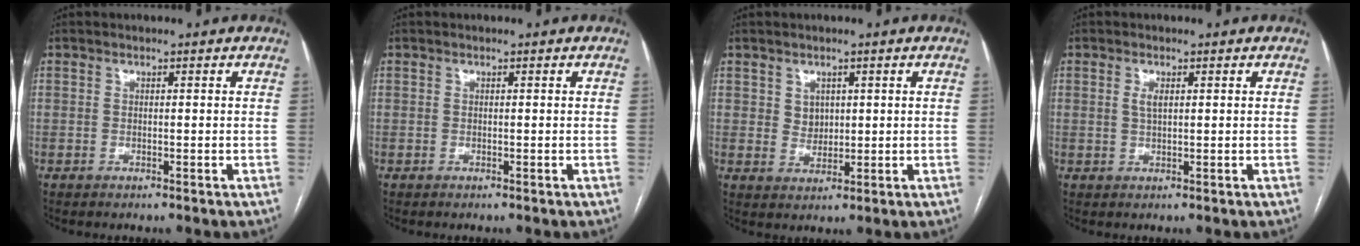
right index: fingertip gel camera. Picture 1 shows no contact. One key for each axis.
{"total": 0.0}
{"total": 2.7, "fx": 1.0, "fy": 2.3, "fz": 1.2, "tx": -0.019, "ty": -0.001, "tz": 0.024}
{"total": 1.8, "fx": 0.6, "fy": 0.7, "fz": 1.6, "tx": -0.034, "ty": 0.000, "tz": 0.013}